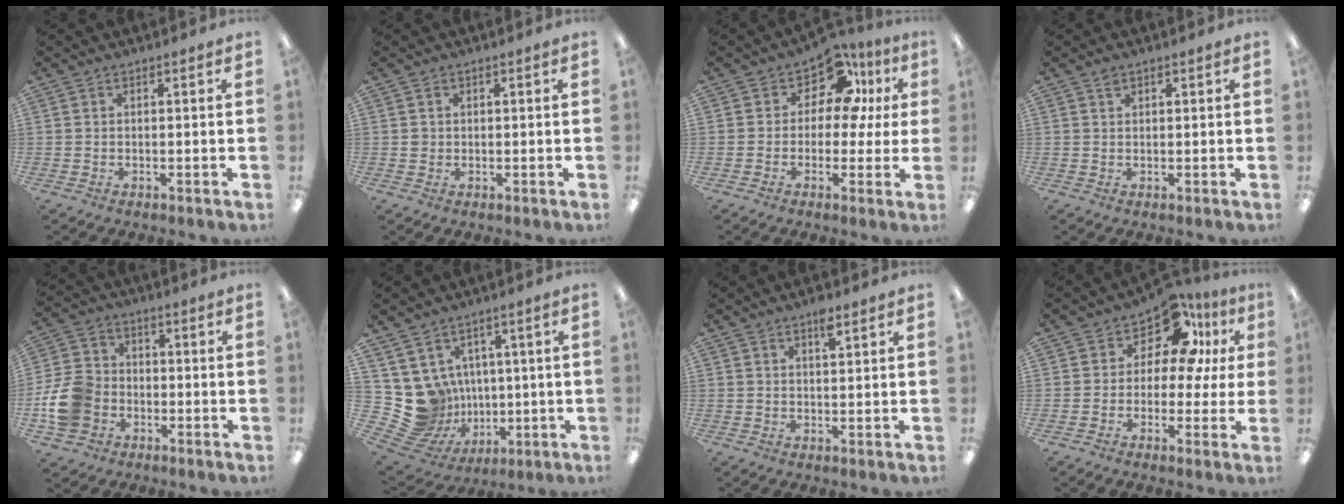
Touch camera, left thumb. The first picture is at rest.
{"total": 1.2, "force": [0.2, 1.2, 0.1], "torque": [-0.003, 0.005, 0.002]}
{"total": 11.2, "force": [5.5, 7.2, 6.6], "torque": [-0.103, -0.030, 0.099]}
{"total": 1.4, "force": [1.0, 0.8, 0.6], "torque": [-0.014, 0.001, 0.019]}
{"total": 11.2, "force": [-3.4, 9.3, 5.4], "torque": [-0.116, 0.037, -0.058]}
{"total": 11.6, "force": [1.2, 11.2, 3.0], "torque": [-0.105, -0.028, 0.040]}
{"total": 3.4, "force": [2.3, 1.0, 2.3], "torque": [-0.035, -0.005, 0.037]}
{"total": 11.8, "force": [7.1, 6.6, 6.8], "torque": [-0.113, -0.048, 0.128]}